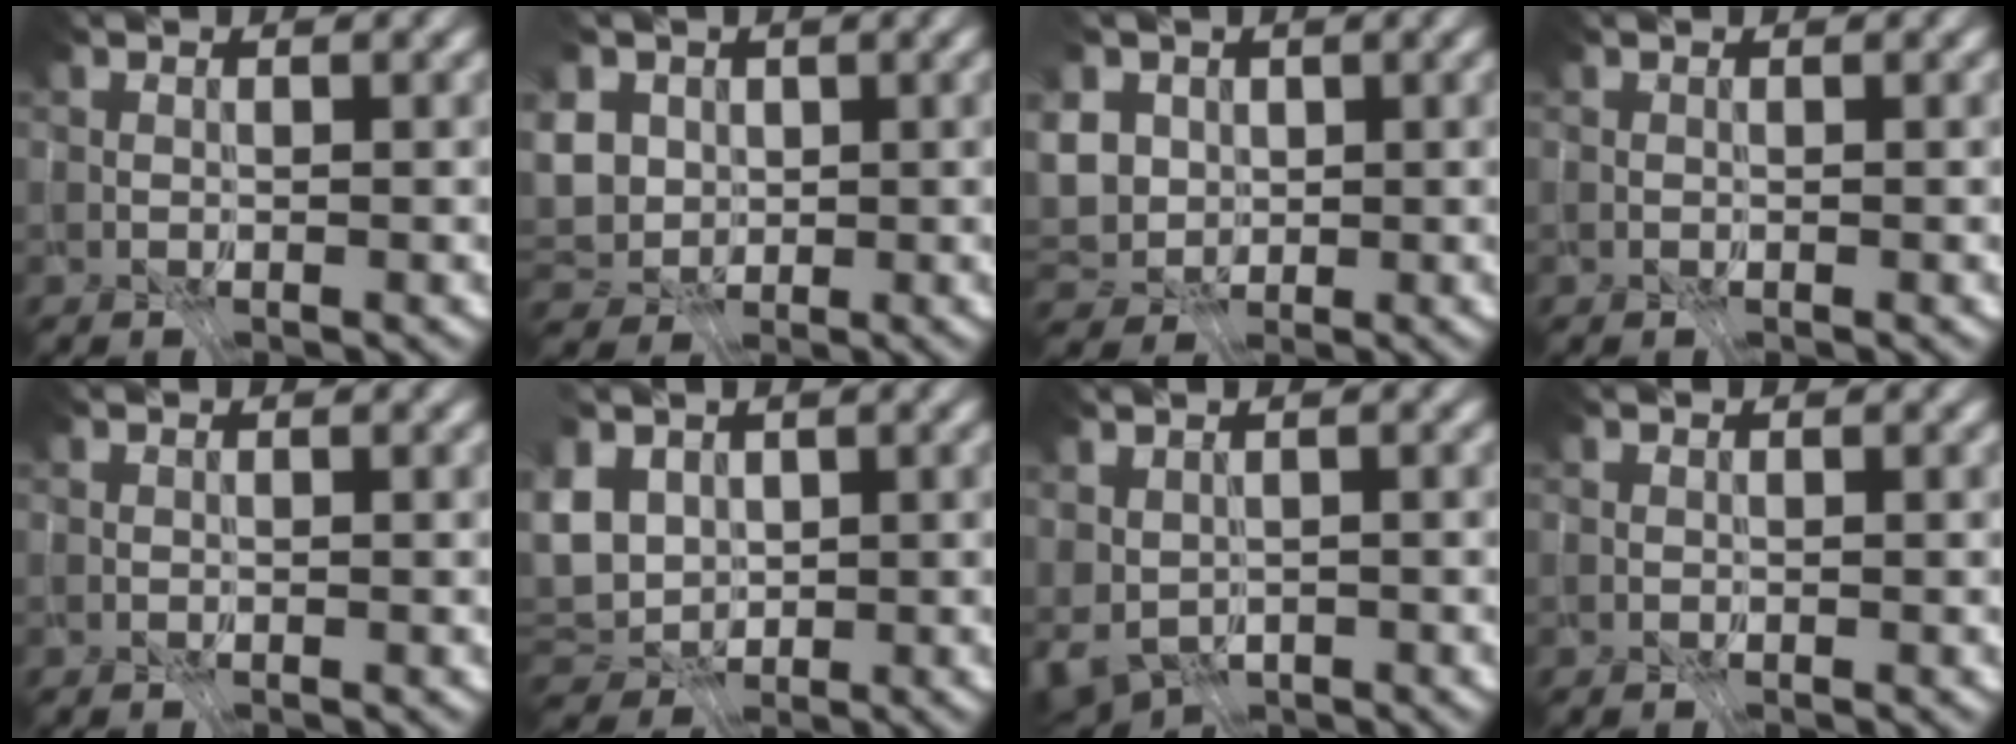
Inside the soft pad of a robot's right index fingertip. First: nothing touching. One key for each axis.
{"total": 3.8, "fx": 0.2, "fy": 2.9, "fz": 2.5, "tx": -0.048, "ty": 0.000, "tz": -0.007}
{"total": 3.4, "fx": 0.1, "fy": 2.6, "fz": 2.2, "tx": -0.046, "ty": 0.001, "tz": -0.007}
{"total": 0.0}
{"total": 0.0}
{"total": 2.7, "fx": -0.3, "fy": 1.5, "fz": 2.3, "tx": -0.044, "ty": -0.003, "tz": -0.009}
{"total": 2.4, "fx": -1.1, "fy": 0.9, "fz": 2.0, "tx": -0.032, "ty": -0.018, "tz": -0.007}
{"total": 0.0}